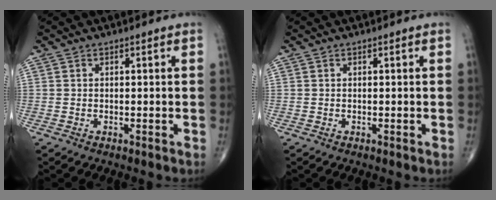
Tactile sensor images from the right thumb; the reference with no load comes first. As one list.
[{"total": 0.0}]